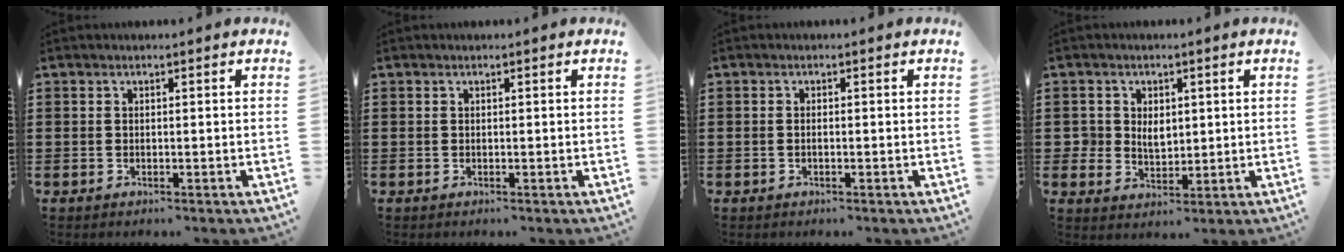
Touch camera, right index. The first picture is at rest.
{"total": 0.0}
{"total": 0.6, "force": [-0.1, 0.1, 0.5], "torque": [-0.011, -0.003, -0.002]}
{"total": 3.8, "force": [0.7, 3.1, 2.1], "torque": [-0.052, 0.010, 0.012]}